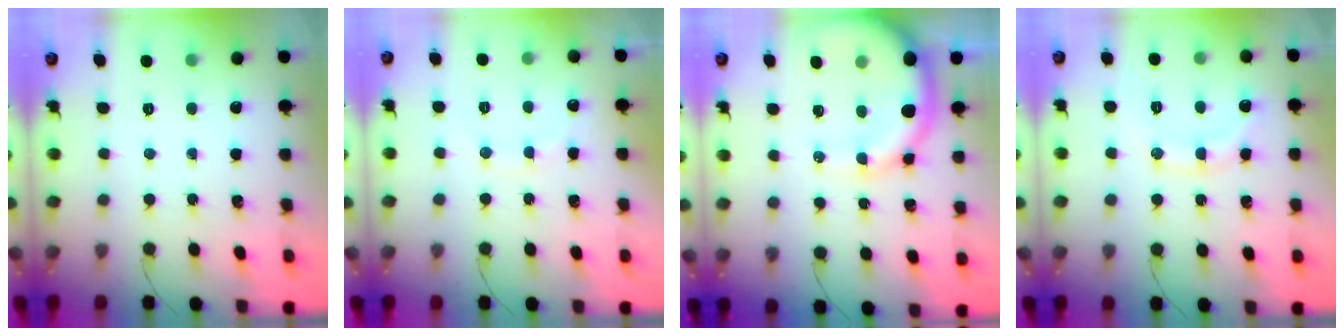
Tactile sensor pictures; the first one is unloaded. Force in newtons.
{"total": 8.4, "press": 8.2, "slide": 1.6}
{"total": 12.6, "press": 12.2, "slide": 3.0}
{"total": 10.2, "press": 10.2, "slide": 0.6}